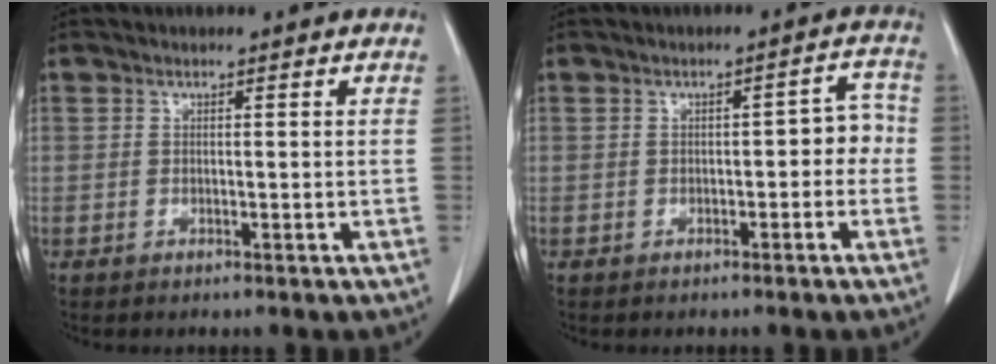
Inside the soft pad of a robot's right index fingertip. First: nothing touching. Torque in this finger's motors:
{"motor_torque": [0.26, -0.14, 0.05, 0.02]}